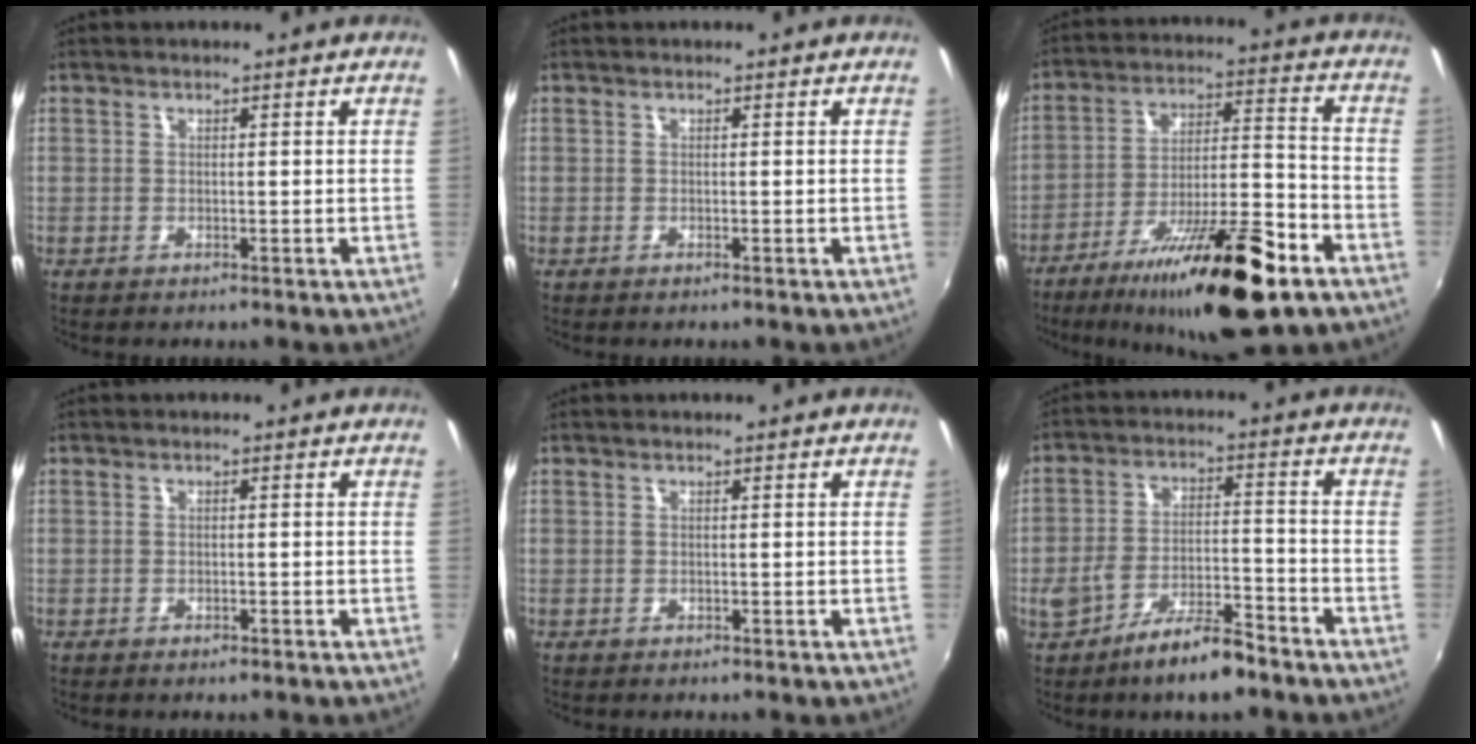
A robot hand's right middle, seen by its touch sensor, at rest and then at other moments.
{"total": 0.0}
{"total": 21.6, "force": [-13.2, 5.0, 16.3], "torque": [-0.277, -0.021, -0.210]}
{"total": 0.5, "force": [-0.1, 0.0, 0.5], "torque": [-0.007, -0.005, -0.002]}
{"total": 0.7, "force": [0.6, -0.4, 0.0], "torque": [0.002, -0.002, 0.010]}
{"total": 9.4, "force": [-6.8, 2.3, 6.1], "torque": [-0.119, -0.001, -0.110]}